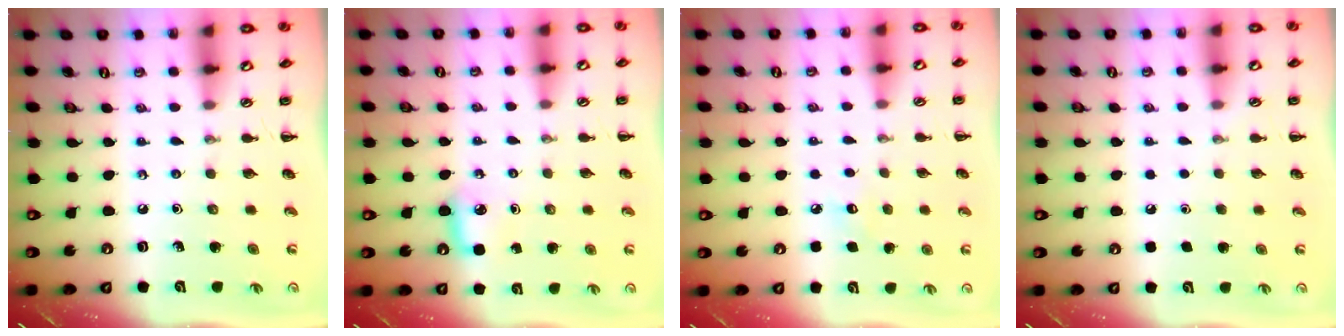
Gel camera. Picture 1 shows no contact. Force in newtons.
{"total": 4.9, "press": 4.6, "slide": 1.7}
{"total": 5.4, "press": 5.1, "slide": 1.5}
{"total": 1.6, "press": 1.6, "slide": 0.1}